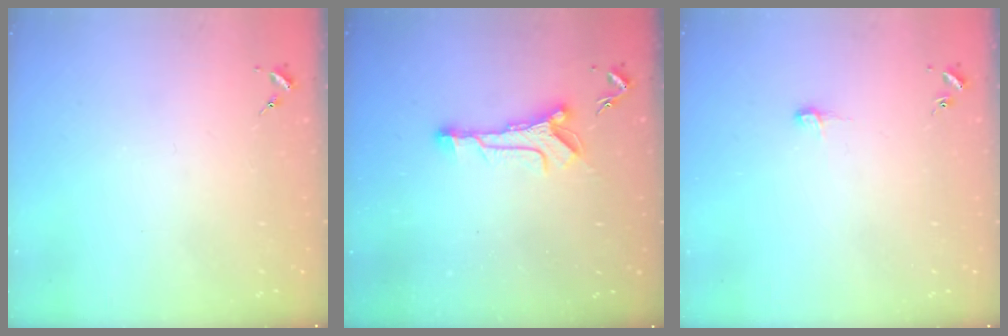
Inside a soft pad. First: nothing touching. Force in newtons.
{"total": 9.4, "press": 9.4, "slide": 0.2}
{"total": 4.1, "press": 4.1, "slide": 0.4}